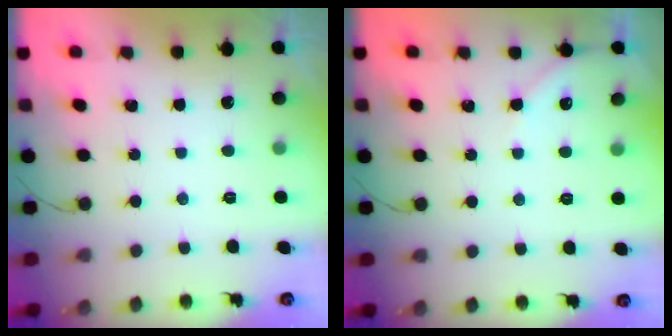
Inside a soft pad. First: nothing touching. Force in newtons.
{"total": 3.1, "press": 3.1, "slide": 0.5}